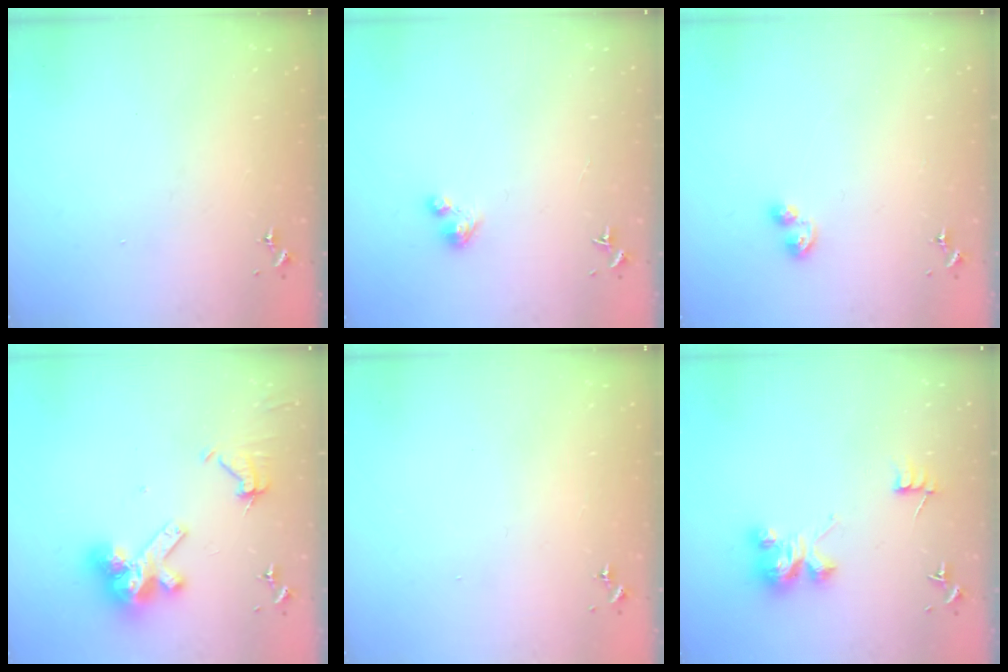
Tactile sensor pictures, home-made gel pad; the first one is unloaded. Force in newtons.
{"total": 2.4, "press": 2.4, "slide": 0.2}
{"total": 4.6, "press": 4.5, "slide": 0.9}
{"total": 13.3, "press": 13.2, "slide": 1.5}
{"total": 0.0}
{"total": 7.2, "press": 7.2, "slide": 0.6}